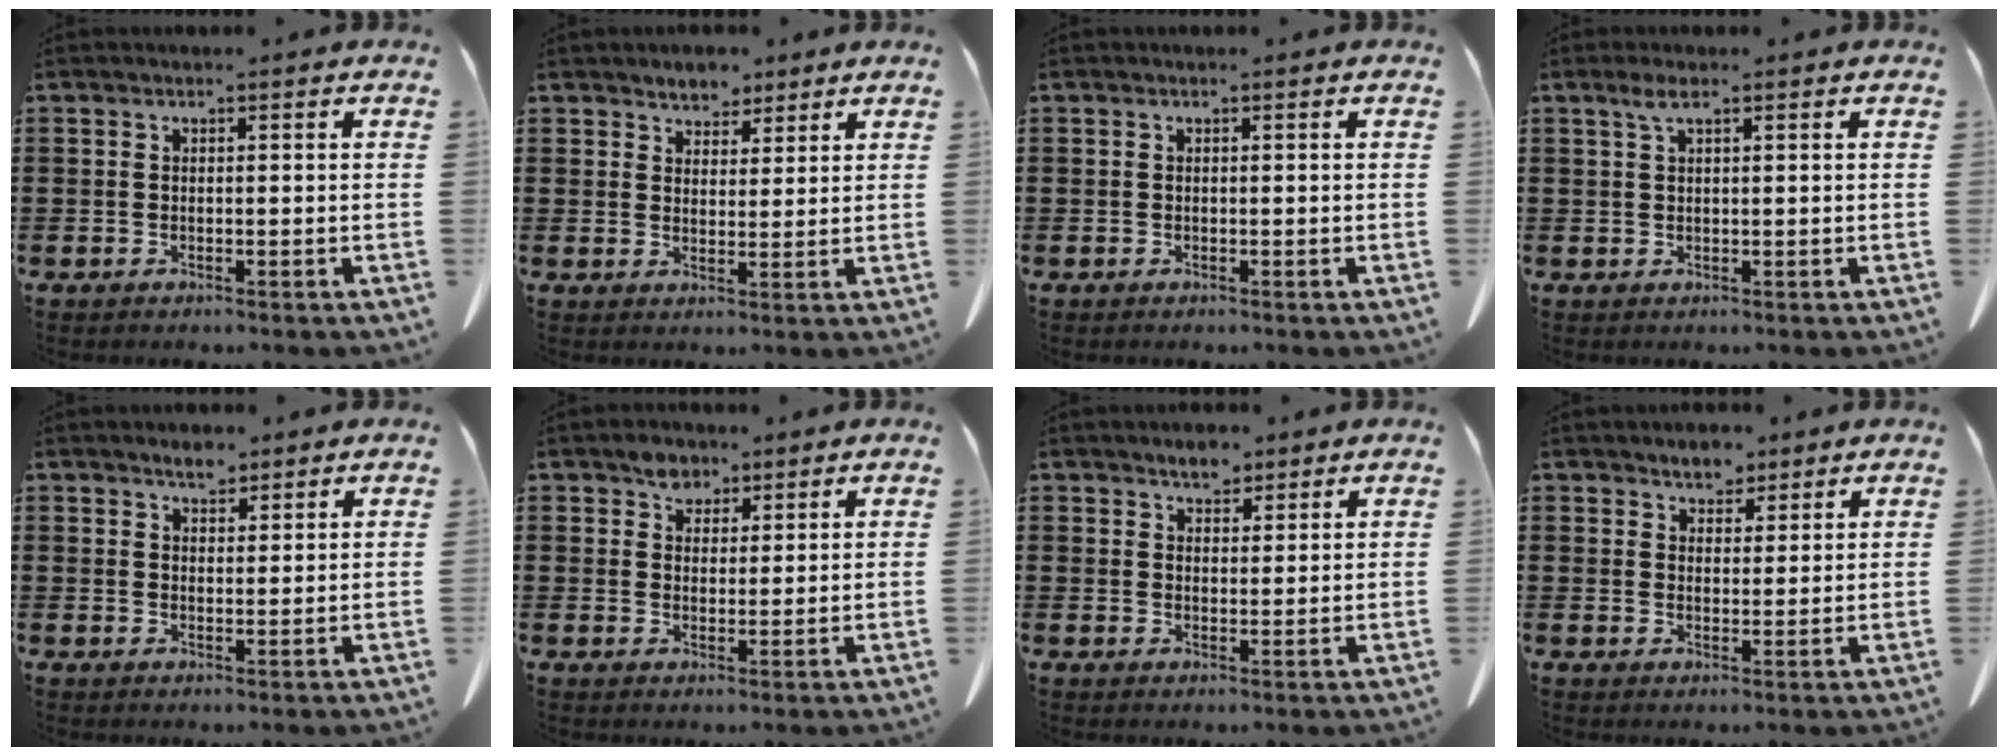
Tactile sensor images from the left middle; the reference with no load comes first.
{"total": 3.7, "force": [3.4, 1.6, 0.0], "torque": [-0.014, -0.003, 0.064]}
{"total": 0.0}
{"total": 2.2, "force": [1.1, 0.5, 1.9], "torque": [-0.040, 0.002, 0.020]}
{"total": 2.8, "force": [2.5, 0.9, 0.9], "torque": [-0.022, 0.000, 0.048]}
{"total": 3.7, "force": [2.9, 2.2, 0.8], "torque": [-0.018, 0.004, 0.056]}
{"total": 3.5, "force": [3.1, 1.3, 0.7], "torque": [-0.014, -0.006, 0.059]}
{"total": 3.7, "force": [3.4, 1.5, 0.3], "torque": [-0.017, -0.003, 0.065]}